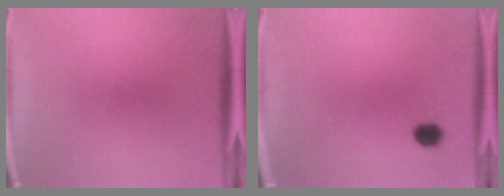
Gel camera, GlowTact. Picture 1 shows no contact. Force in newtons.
{"total": 2.7}